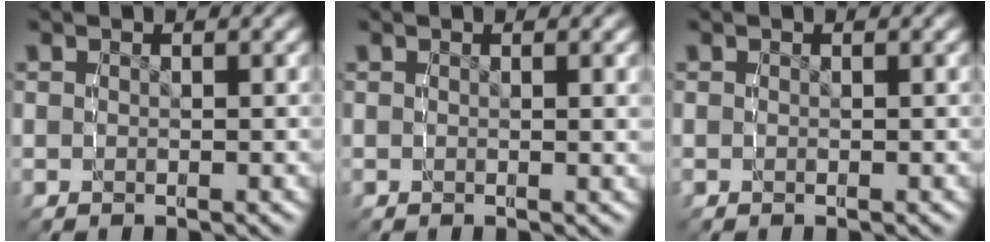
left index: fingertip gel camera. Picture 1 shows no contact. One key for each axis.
{"total": 0.7, "fx": 0.4, "fy": -0.2, "fz": 0.5, "tx": -0.009, "ty": -0.001, "tz": 0.007}
{"total": 0.0}